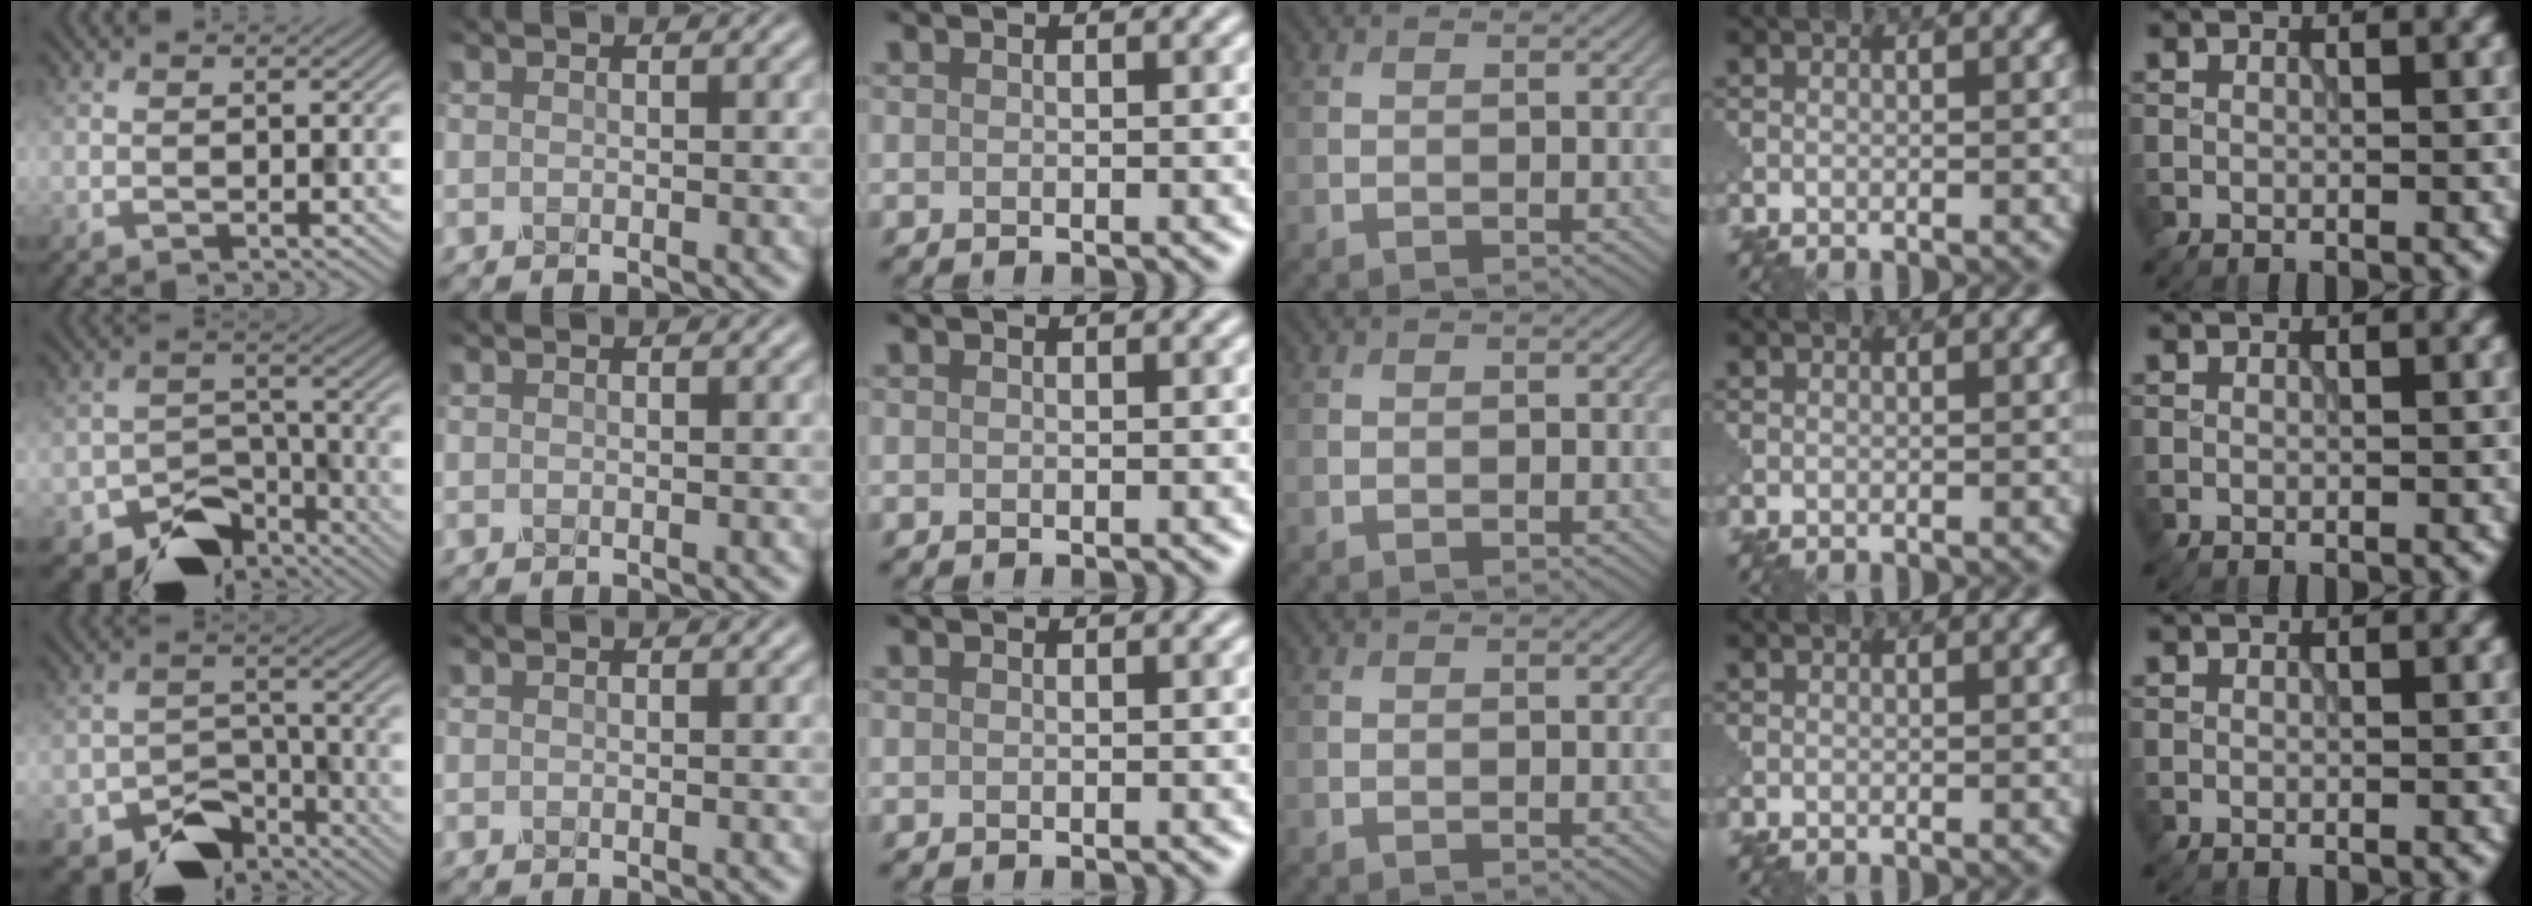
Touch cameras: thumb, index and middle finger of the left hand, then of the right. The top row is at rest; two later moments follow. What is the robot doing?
{"motion": "disassemble", "object": "pitcher"}